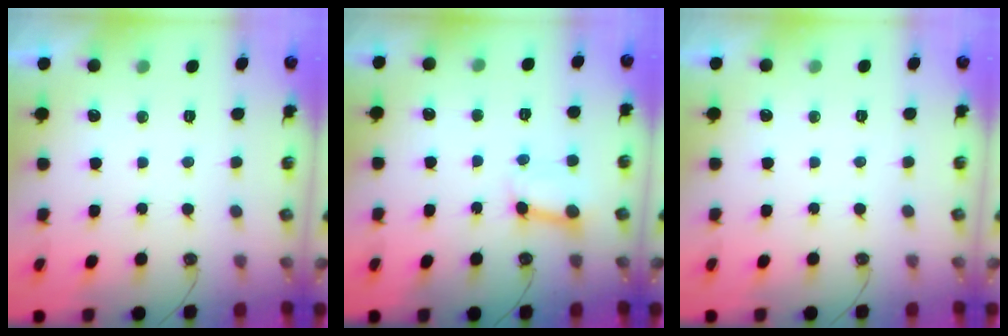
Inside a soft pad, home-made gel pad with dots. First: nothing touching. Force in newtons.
{"total": 6.6, "press": 6.6, "slide": 0.2}
{"total": 0.0}